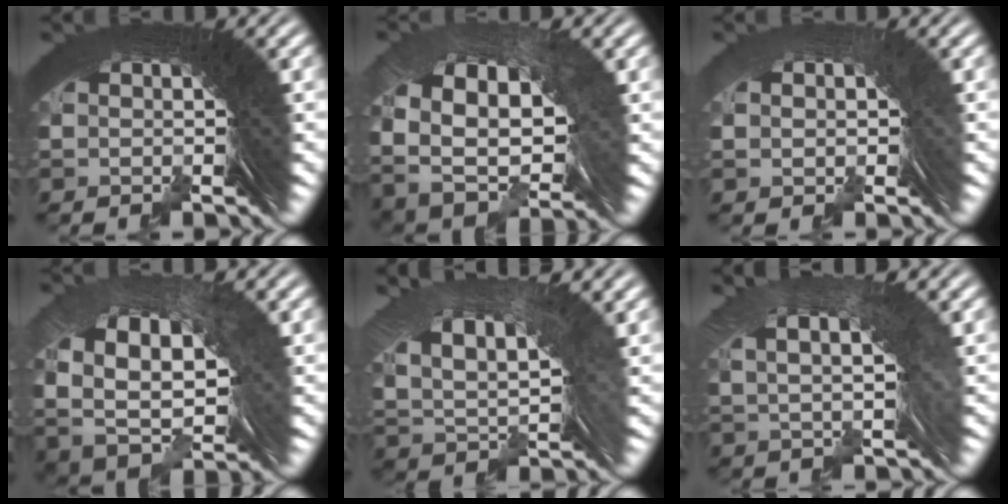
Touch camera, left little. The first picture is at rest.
{"total": 9.0, "force": [0.0, 6.4, 6.4], "torque": [-0.134, -0.019, 0.008]}
{"total": 0.0}
{"total": 7.9, "force": [-0.3, 5.4, 5.8], "torque": [-0.123, -0.023, 0.011]}
{"total": 7.7, "force": [2.6, 4.3, 5.8], "torque": [-0.104, 0.005, 0.044]}
{"total": 4.3, "force": [1.9, 1.3, 3.6], "torque": [-0.044, 0.022, 0.030]}